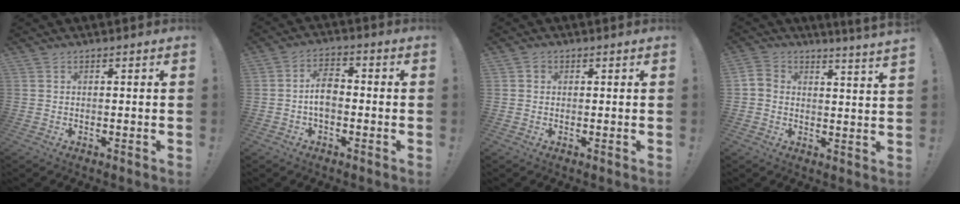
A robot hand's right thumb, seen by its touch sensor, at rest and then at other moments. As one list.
[{"total": 6.7, "force": [-1.1, 4.2, 5.2], "torque": [-0.094, 0.008, -0.021]}, {"total": 1.2, "force": [0.4, 1.1, 0.3], "torque": [-0.004, 0.003, 0.007]}, {"total": 4.4, "force": [3.3, 1.3, 2.7], "torque": [-0.050, -0.023, 0.059]}]